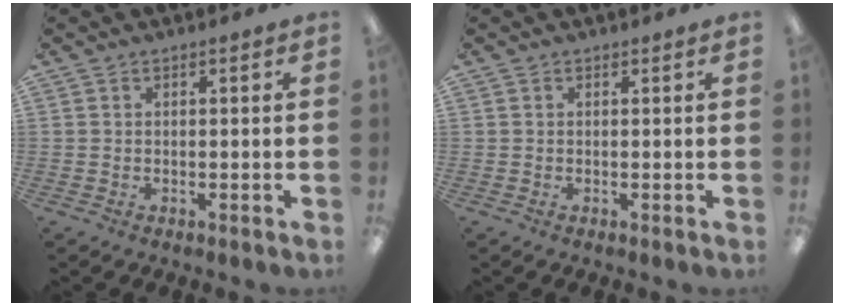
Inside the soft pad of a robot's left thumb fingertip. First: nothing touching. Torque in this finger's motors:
{"motor_torque": [0.00, 0.00, -0.02, -0.02, 0.00]}